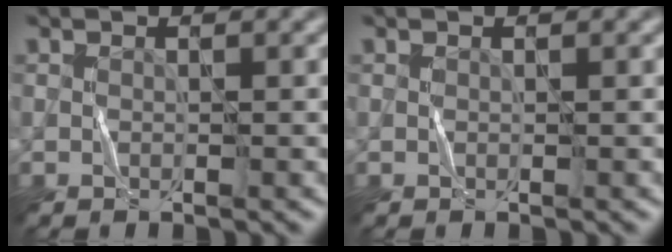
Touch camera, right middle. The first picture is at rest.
{"total": 0.0}